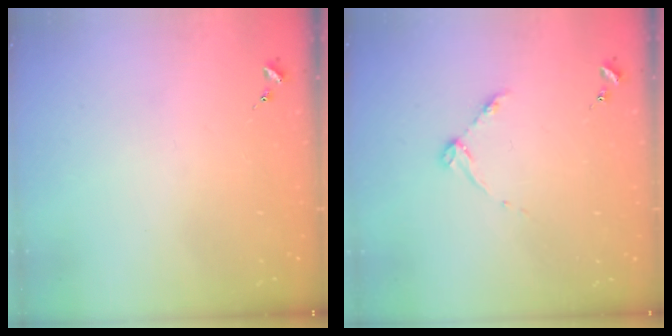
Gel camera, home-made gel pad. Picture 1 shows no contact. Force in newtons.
{"total": 3.3, "press": 3.3, "slide": 0.5}